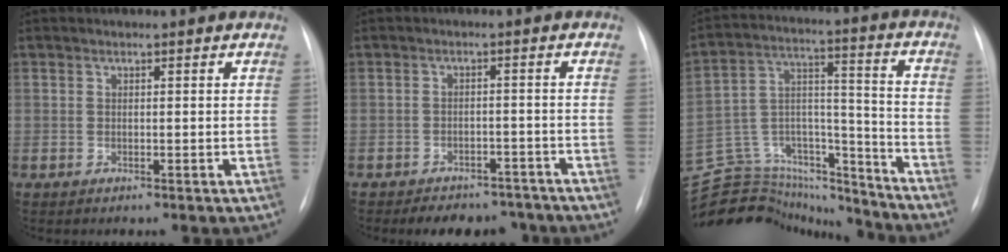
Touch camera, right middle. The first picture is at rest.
{"total": 9.0, "force": [-7.7, 4.1, 2.2], "torque": [-0.018, 0.009, -0.093]}
{"total": 25.6, "force": [-24.1, 6.4, 6.0], "torque": [-0.145, 0.035, -0.374]}